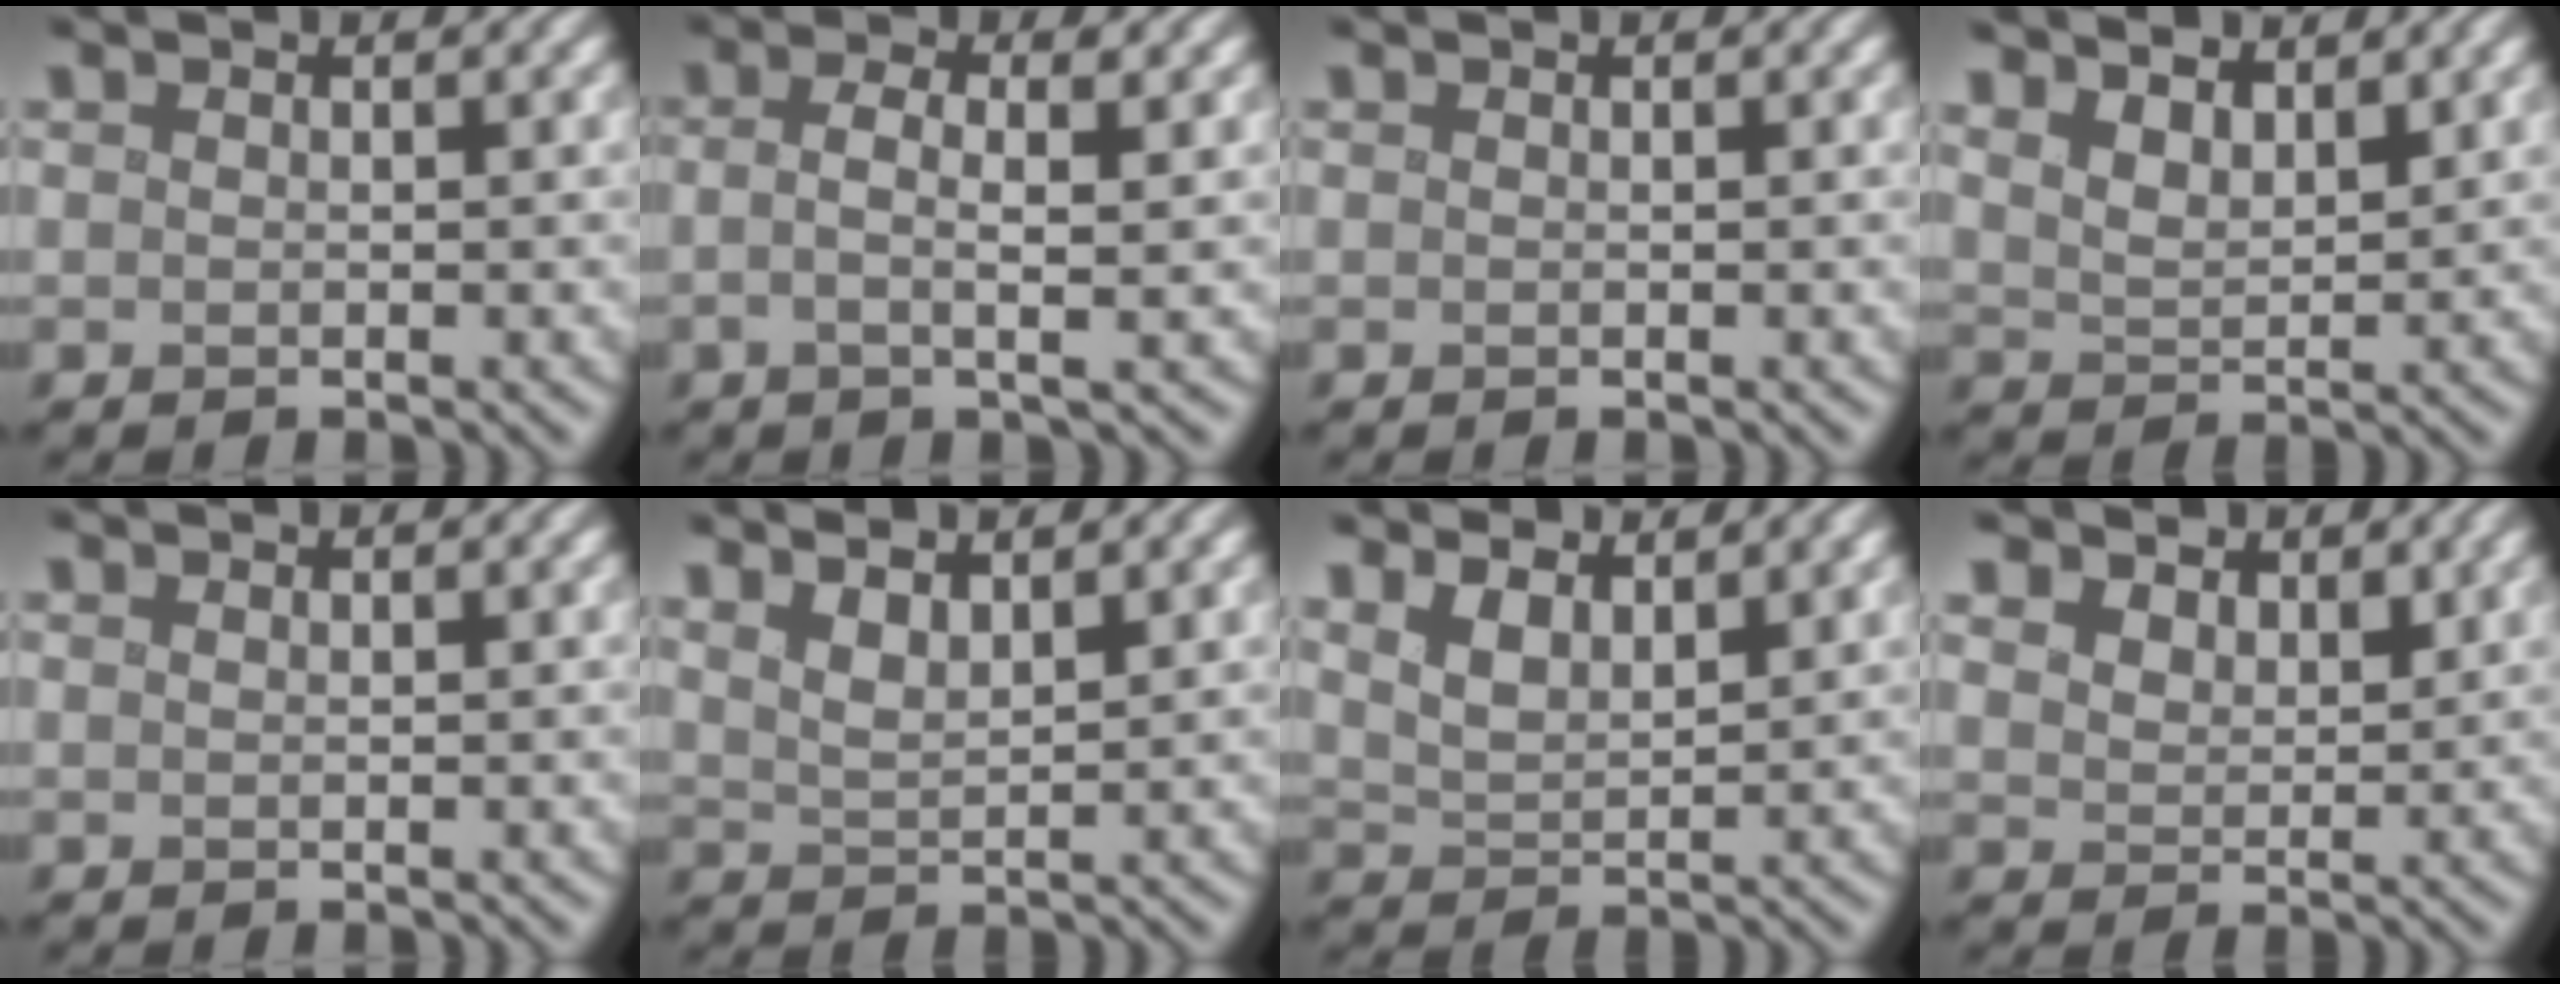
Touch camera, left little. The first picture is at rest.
{"total": 2.5, "force": [-0.2, 0.5, 2.4], "torque": [-0.050, 0.005, 0.001]}
{"total": 0.0}
{"total": 3.6, "force": [2.6, 1.5, 2.0], "torque": [-0.040, 0.008, 0.046]}
{"total": 0.0}
{"total": 2.8, "force": [2.0, 0.6, 1.8], "torque": [-0.041, 0.011, 0.041]}
{"total": 3.6, "force": [2.7, 1.4, 1.9], "torque": [-0.050, 0.005, 0.053]}
{"total": 4.3, "force": [3.4, 2.2, 1.4], "torque": [-0.046, 0.005, 0.056]}